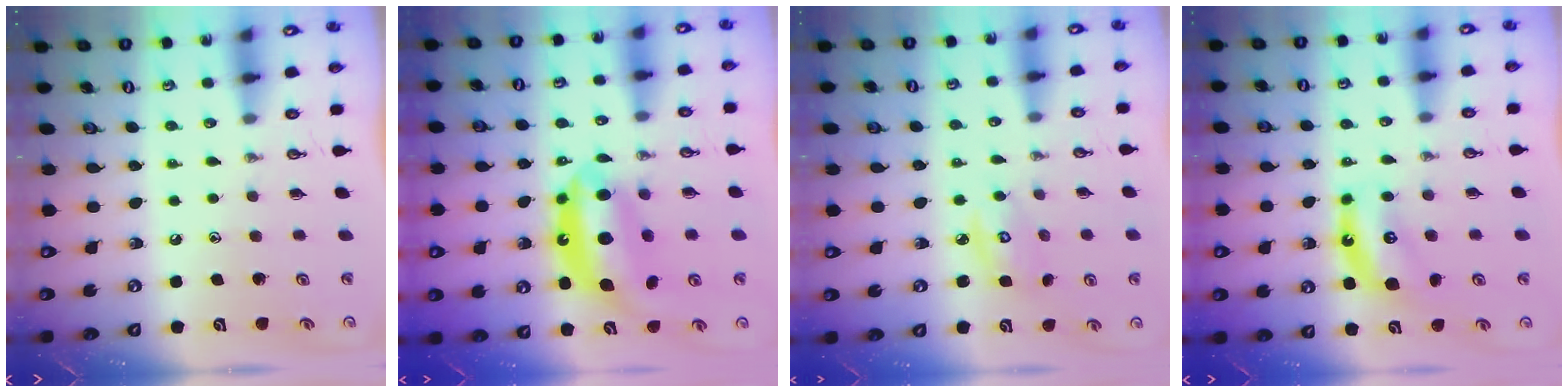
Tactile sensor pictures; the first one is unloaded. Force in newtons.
{"total": 13.7, "press": 13.6, "slide": 1.8}
{"total": 4.8, "press": 4.7, "slide": 0.2}
{"total": 6.9, "press": 6.9, "slide": 0.5}